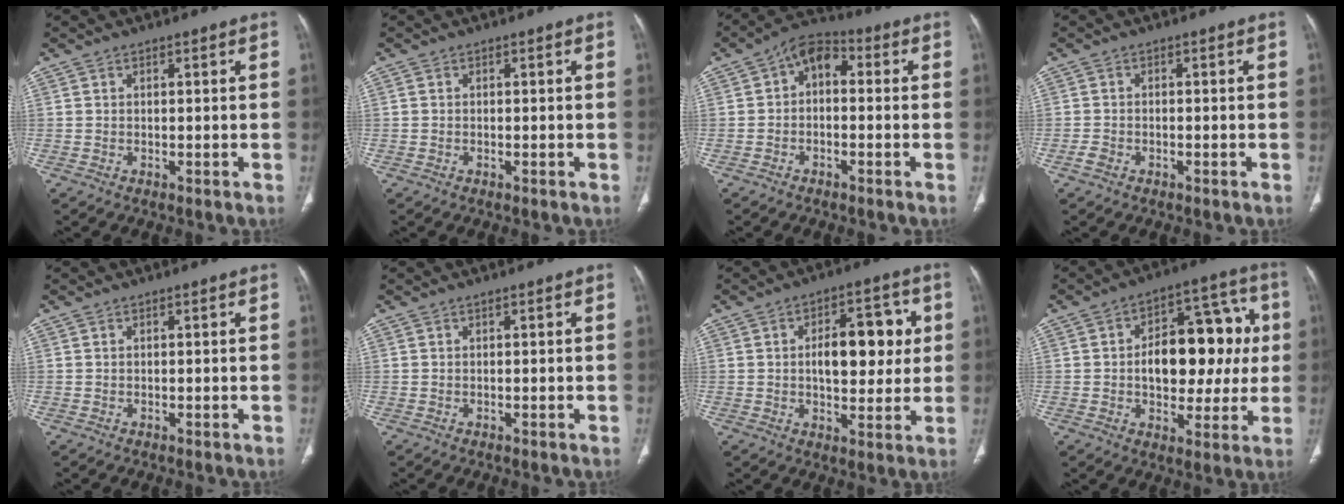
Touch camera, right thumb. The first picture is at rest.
{"total": 0.0}
{"total": 6.4, "force": [0.1, 4.2, 4.8], "torque": [-0.059, 0.028, -0.018]}
{"total": 1.6, "force": [-1.1, 0.9, 0.8], "torque": [-0.022, 0.005, -0.023]}
{"total": 0.0}
{"total": 0.0}
{"total": 12.7, "force": [1.8, 6.8, 10.6], "torque": [-0.109, 0.008, 0.026]}
{"total": 19.2, "force": [1.1, 11.5, 15.3], "torque": [-0.167, 0.036, 0.020]}